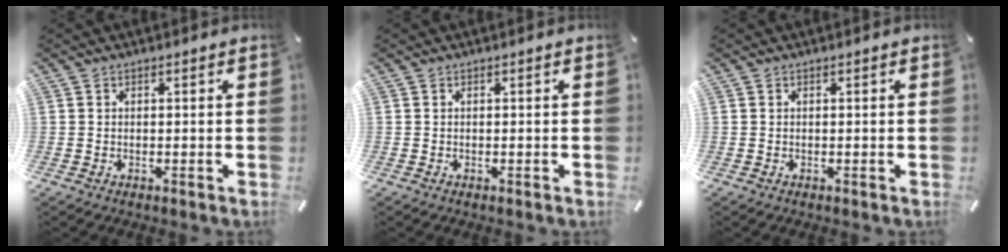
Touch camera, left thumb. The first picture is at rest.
{"total": 0.0}
{"total": 0.0}